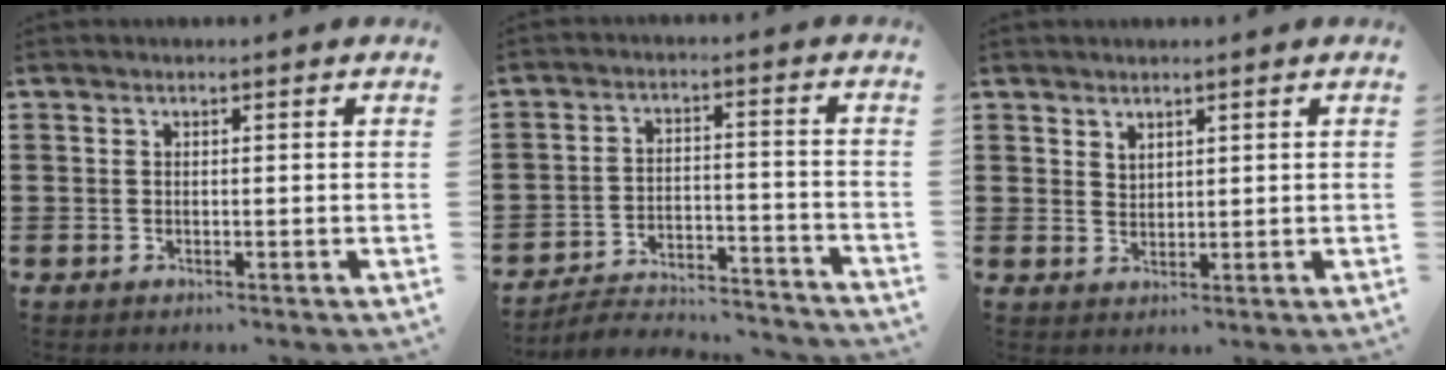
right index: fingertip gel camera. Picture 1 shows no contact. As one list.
[{"total": 4.2, "force": [-4.1, 0.7, 1.0], "torque": [-0.021, 0.001, -0.085]}, {"total": 2.0, "force": [1.8, 0.8, 0.0], "torque": [-0.003, 0.003, 0.036]}]